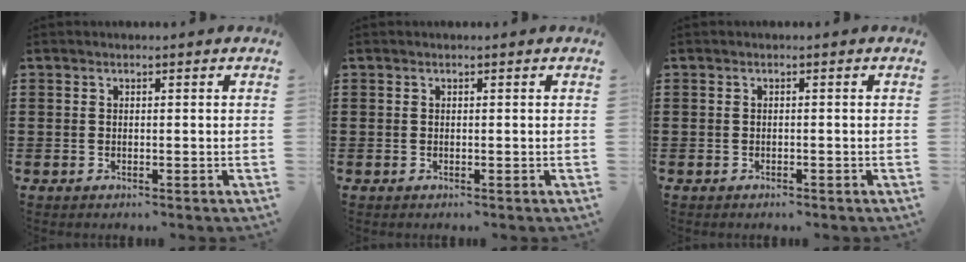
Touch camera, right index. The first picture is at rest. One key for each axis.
{"total": 0.0}
{"total": 0.5, "fx": -0.5, "fy": 0.1, "fz": 0.1, "tx": -0.005, "ty": -0.002, "tz": -0.010}